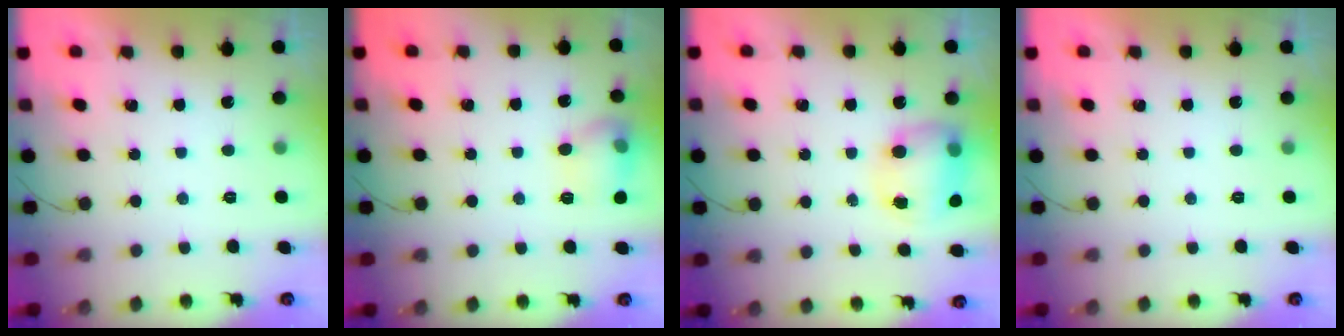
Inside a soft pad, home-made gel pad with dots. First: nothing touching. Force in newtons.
{"total": 10.7, "press": 10.7, "slide": 0.8}
{"total": 9.8, "press": 9.6, "slide": 2.1}
{"total": 0.0}